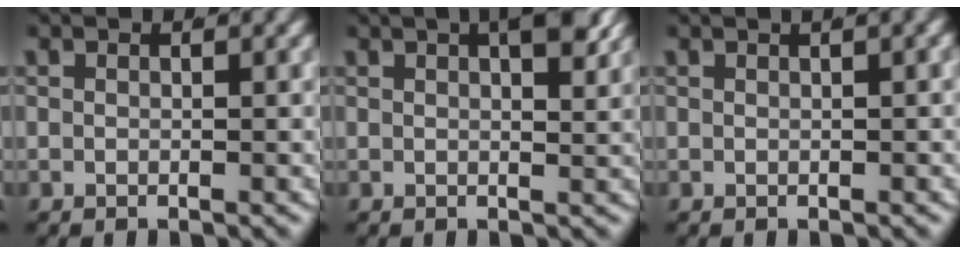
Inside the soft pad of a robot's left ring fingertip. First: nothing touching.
{"total": 4.1, "force": [2.0, 1.0, 3.5], "torque": [-0.038, 0.008, 0.027]}
{"total": 1.3, "force": [0.7, 0.0, 1.1], "torque": [0.001, 0.018, 0.006]}